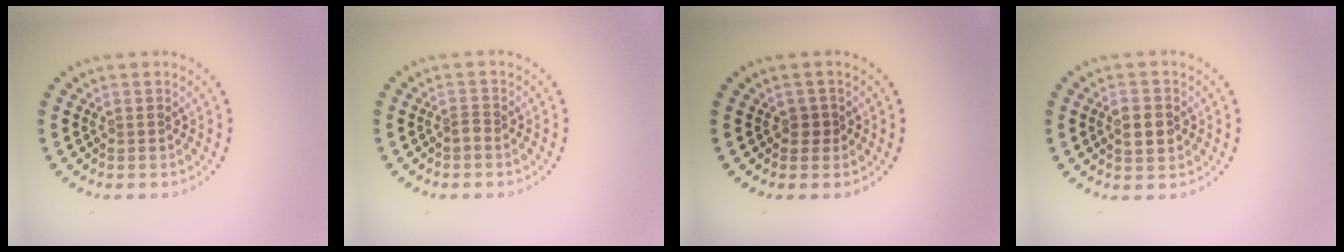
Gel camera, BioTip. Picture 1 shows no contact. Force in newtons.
{"total": 0.9, "press": 0.5, "slide": 0.7}
{"total": 1.2, "press": 0.9, "slide": 0.8}
{"total": 2.9, "press": 2.9, "slide": 0.1}